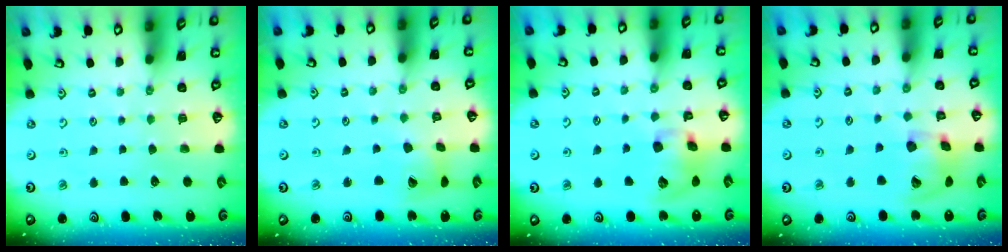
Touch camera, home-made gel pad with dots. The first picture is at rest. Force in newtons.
{"total": 8.8, "press": 8.8, "slide": 1.1}
{"total": 11.1, "press": 10.9, "slide": 1.9}
{"total": 17.4, "press": 17.2, "slide": 2.6}